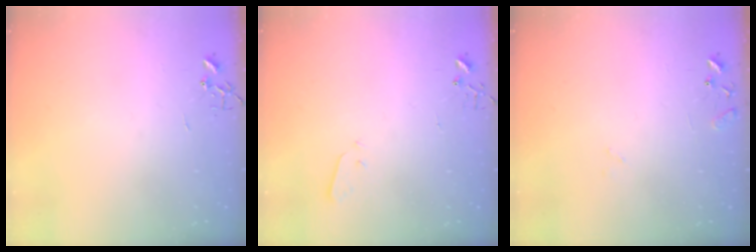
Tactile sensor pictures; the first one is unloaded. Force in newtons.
{"total": 2.1, "press": 2.1, "slide": 0.3}
{"total": 9.5, "press": 9.5, "slide": 0.9}